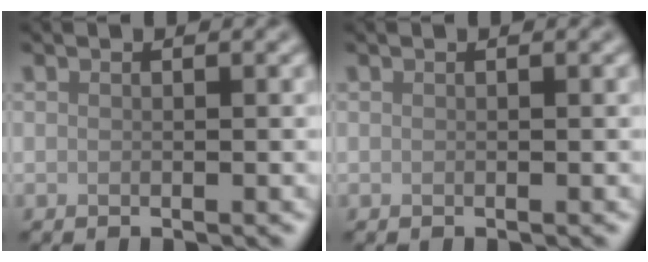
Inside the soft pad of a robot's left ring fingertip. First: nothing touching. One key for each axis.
{"total": 0.0}